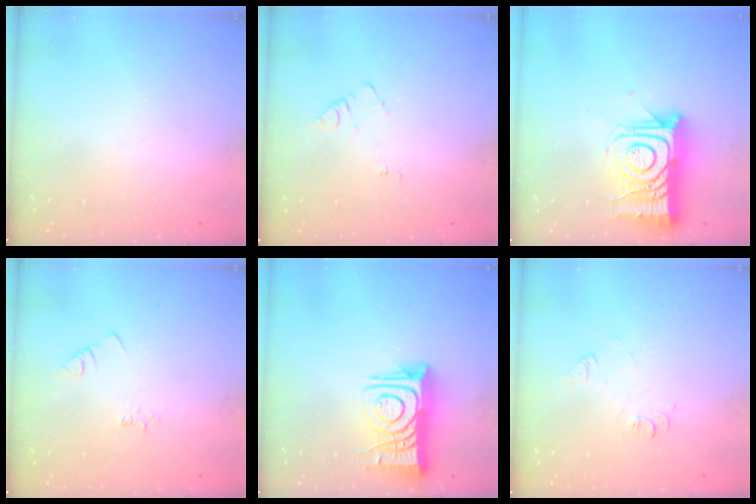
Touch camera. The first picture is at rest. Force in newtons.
{"total": 4.2, "press": 4.2, "slide": 0.4}
{"total": 16.7, "press": 16.6, "slide": 1.4}
{"total": 2.1, "press": 2.1, "slide": 0.4}
{"total": 12.7, "press": 12.7, "slide": 1.2}
{"total": 6.4, "press": 6.4, "slide": 0.7}